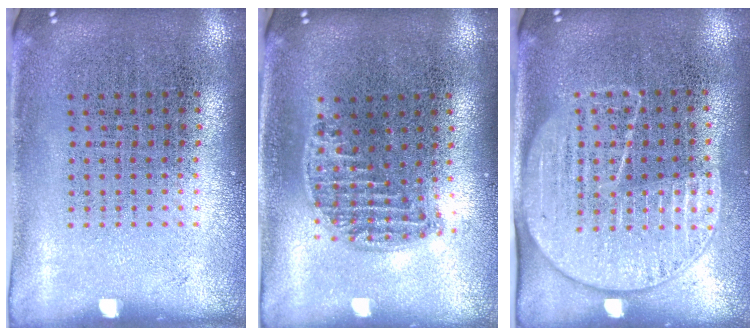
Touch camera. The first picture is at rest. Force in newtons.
{"total": 1.2, "press": 1.1, "slide": 0.5}
{"total": 1.8, "press": 1.5, "slide": 0.9}